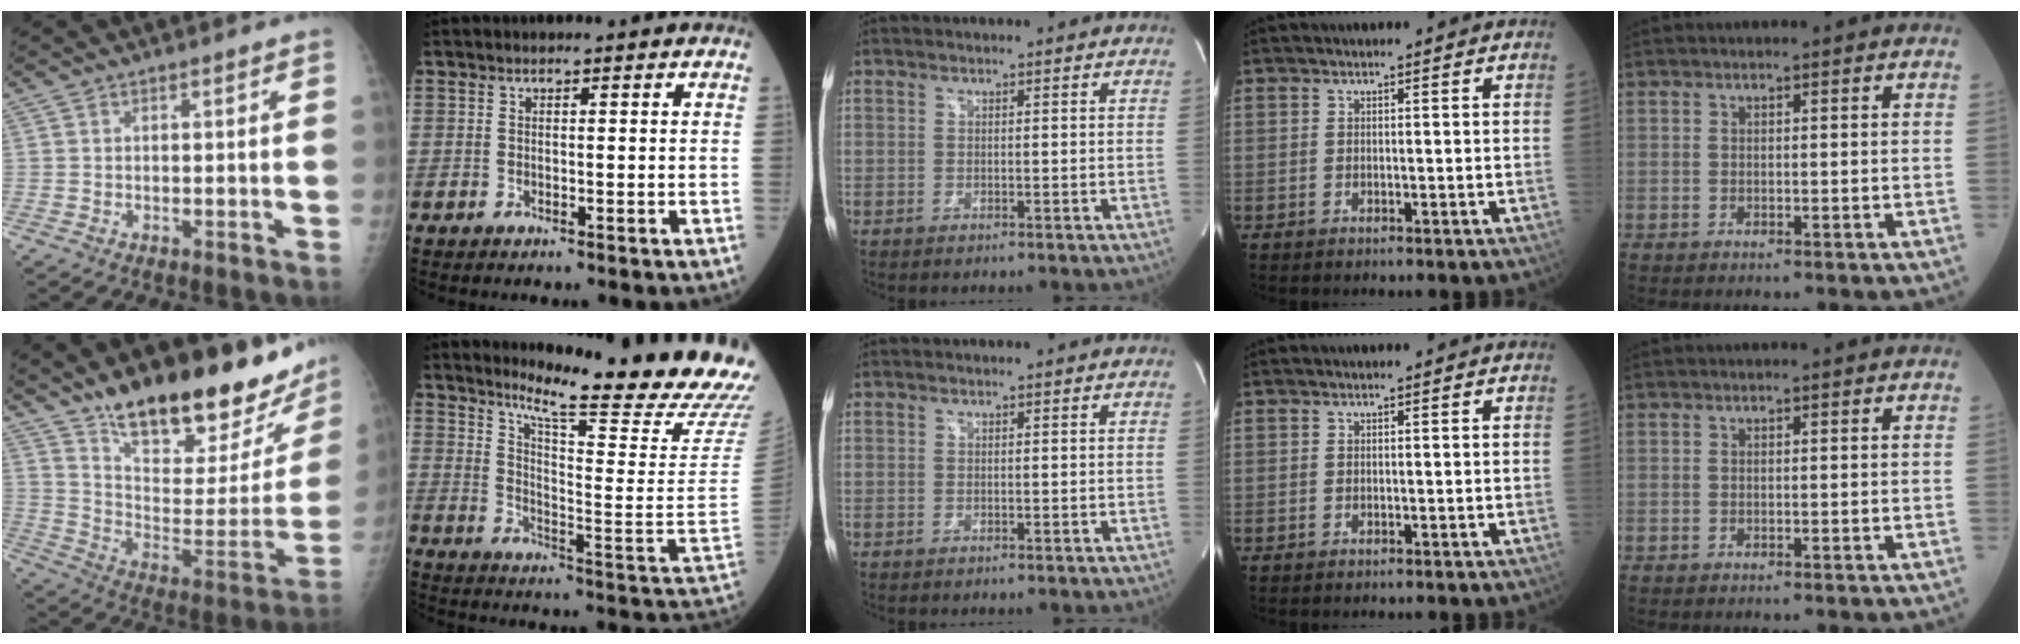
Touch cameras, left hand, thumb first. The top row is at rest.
{"thumb": {"total": 27.6, "force": [20.5, 8.9, 16.2], "torque": [-0.207, -0.099, 0.306]}, "index": {"total": 23.0, "force": [20.5, -0.9, 10.4], "torque": [-0.170, -0.125, 0.261]}}